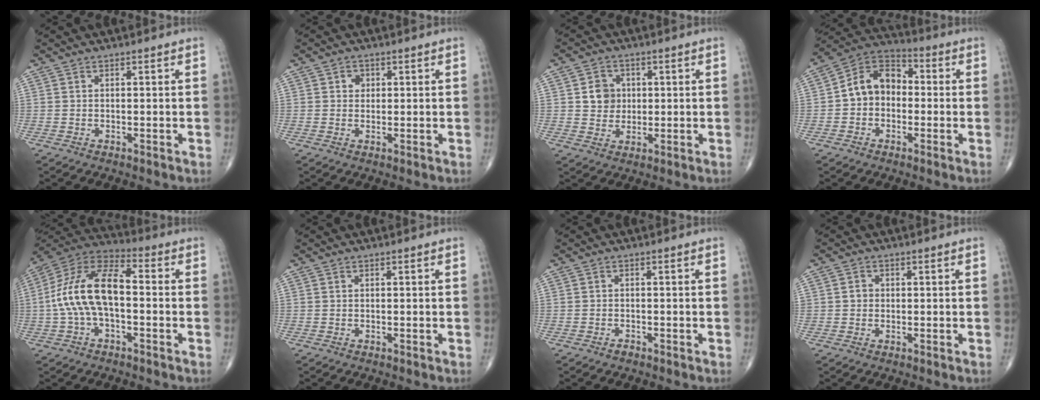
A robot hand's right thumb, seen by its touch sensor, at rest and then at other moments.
{"total": 1.9, "force": [0.5, 1.6, 0.7], "torque": [-0.001, 0.000, 0.005]}
{"total": 5.3, "force": [0.9, 4.8, 2.2], "torque": [-0.011, 0.000, 0.013]}
{"total": 10.0, "force": [-0.2, 7.3, 6.8], "torque": [-0.092, 0.036, -0.021]}
{"total": 15.1, "force": [-0.9, 7.6, 13.0], "torque": [-0.255, 0.044, -0.028]}
{"total": 0.0}
{"total": 0.8, "force": [-0.7, 0.4, 0.2], "torque": [-0.002, 0.003, -0.015]}
{"total": 1.8, "force": [0.1, 1.6, 0.7], "torque": [-0.002, 0.004, 0.000]}